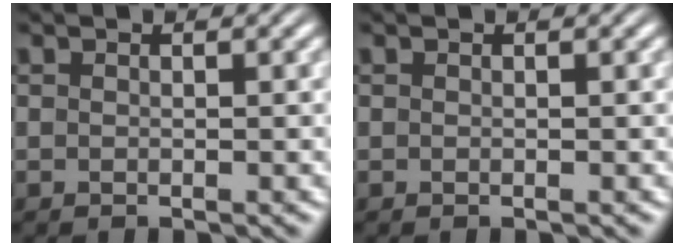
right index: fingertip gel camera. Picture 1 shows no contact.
{"total": 0.0}